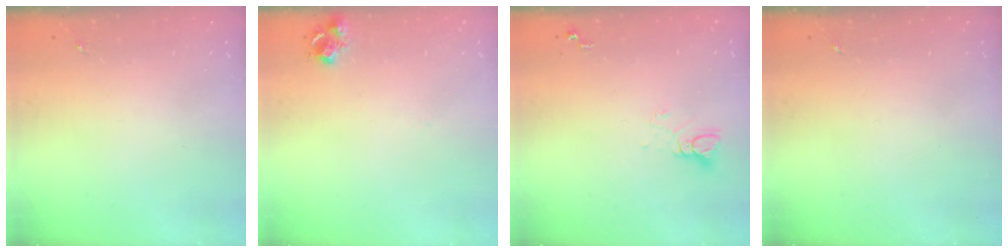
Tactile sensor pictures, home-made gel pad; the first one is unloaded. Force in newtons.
{"total": 7.3, "press": 7.2, "slide": 0.8}
{"total": 3.9, "press": 3.9, "slide": 0.3}
{"total": 0.0}